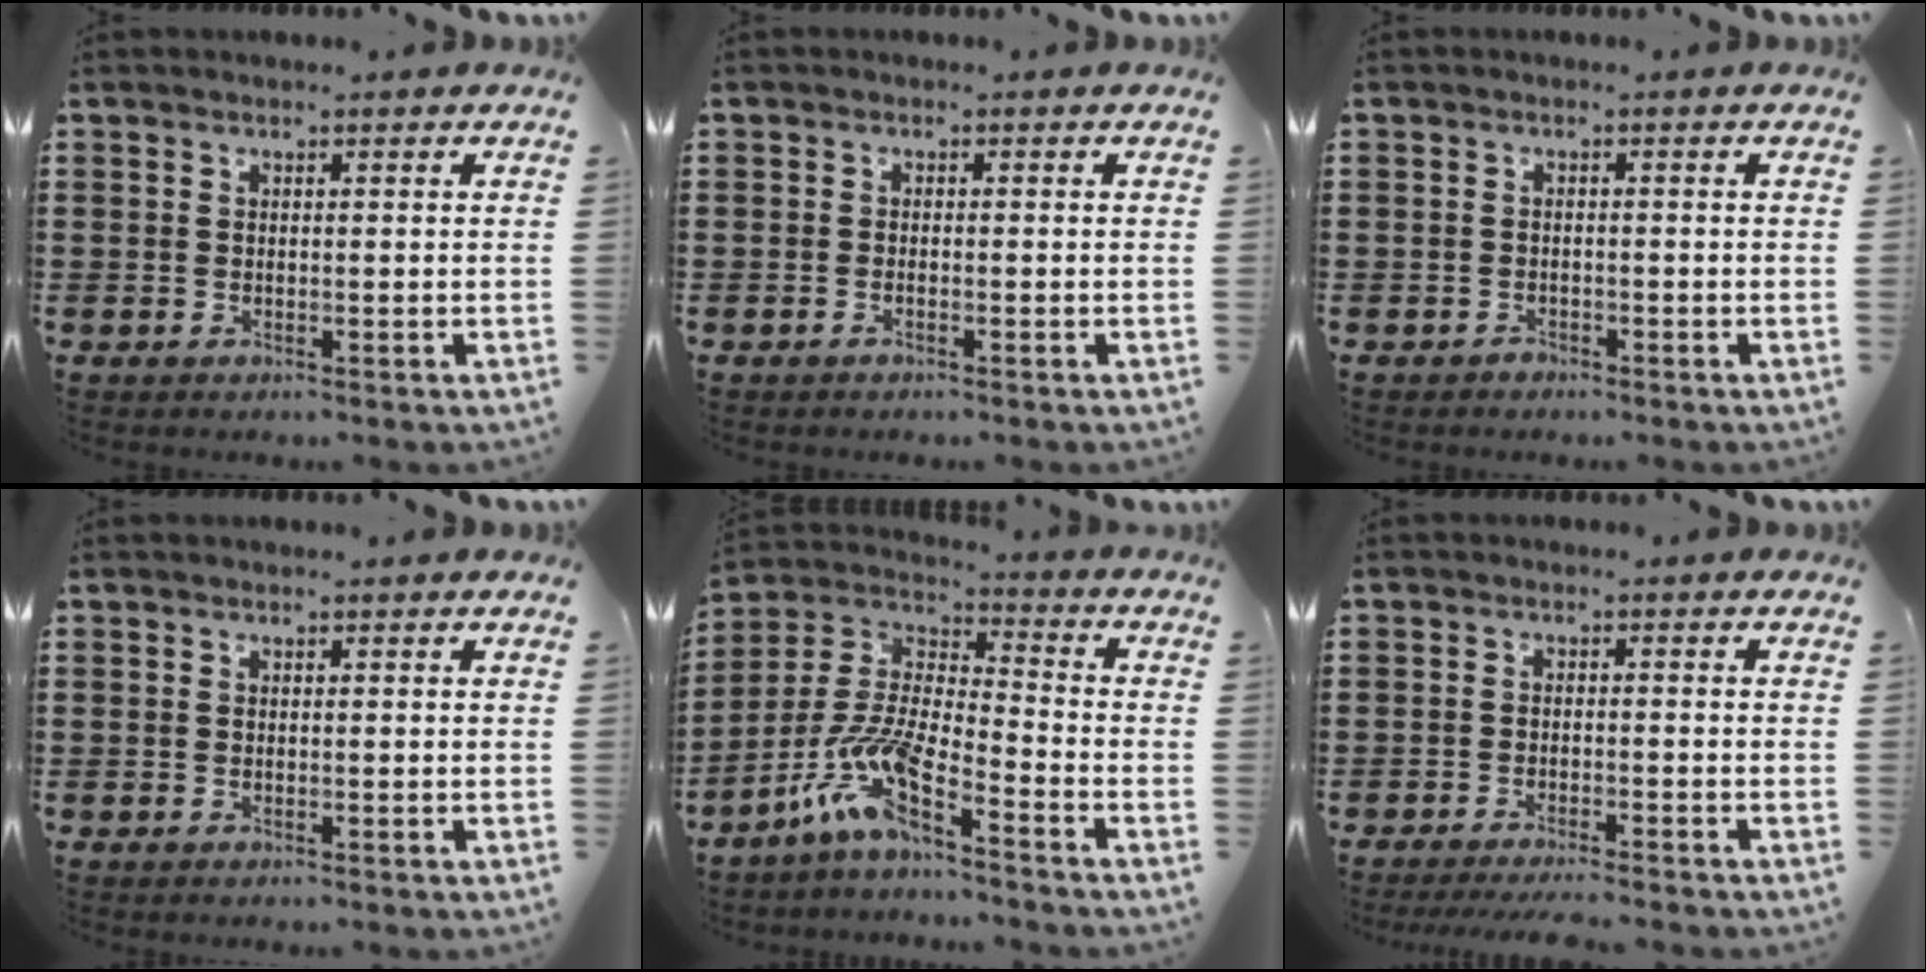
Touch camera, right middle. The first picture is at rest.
{"total": 0.7, "force": [-0.5, 0.1, 0.5], "torque": [-0.011, -0.004, -0.009]}
{"total": 1.0, "force": [-0.9, 0.4, 0.0], "torque": [-0.003, 0.002, -0.021]}
{"total": 0.0}
{"total": 10.1, "force": [-7.4, 1.3, 6.7], "torque": [-0.161, -0.018, -0.154]}
{"total": 2.6, "force": [-2.5, -0.1, 0.7], "torque": [-0.012, 0.001, -0.050]}